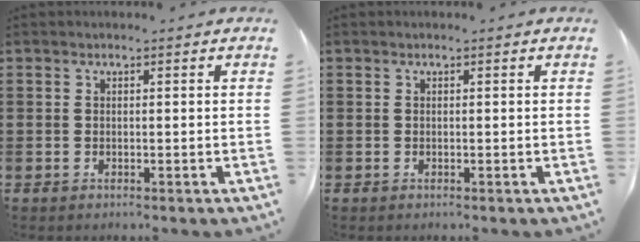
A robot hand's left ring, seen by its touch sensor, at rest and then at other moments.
{"total": 0.0}